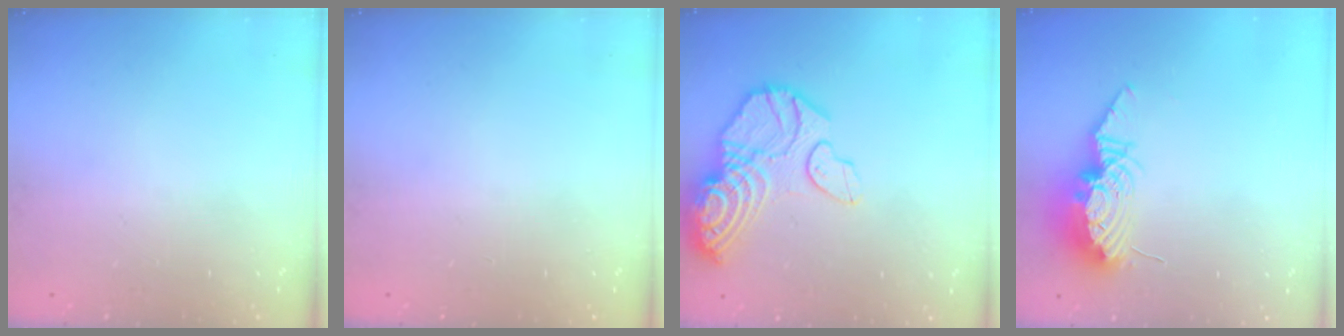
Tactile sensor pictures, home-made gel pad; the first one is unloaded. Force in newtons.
{"total": 0.0}
{"total": 17.2, "press": 17.1, "slide": 1.8}
{"total": 11.8, "press": 11.7, "slide": 1.1}